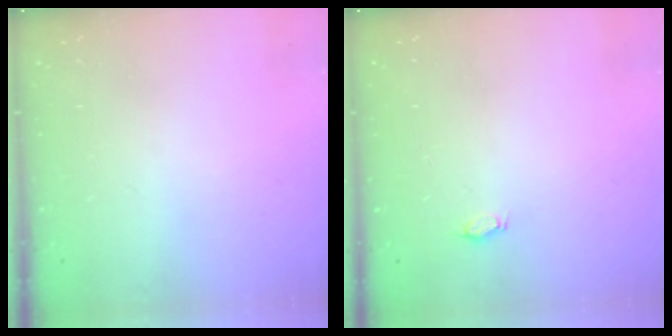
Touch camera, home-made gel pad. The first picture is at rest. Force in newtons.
{"total": 2.7, "press": 2.5, "slide": 1.1}